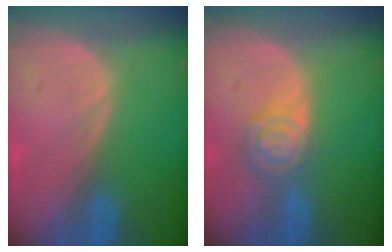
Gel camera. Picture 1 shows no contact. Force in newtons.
{"total": 5.5, "press": 4.8, "slide": 2.6}